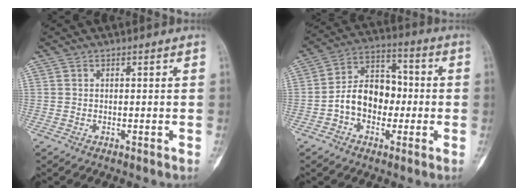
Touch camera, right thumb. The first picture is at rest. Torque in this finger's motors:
{"motor_torque": [0.37, 0.35, 0.71, -0.71, 0.04]}